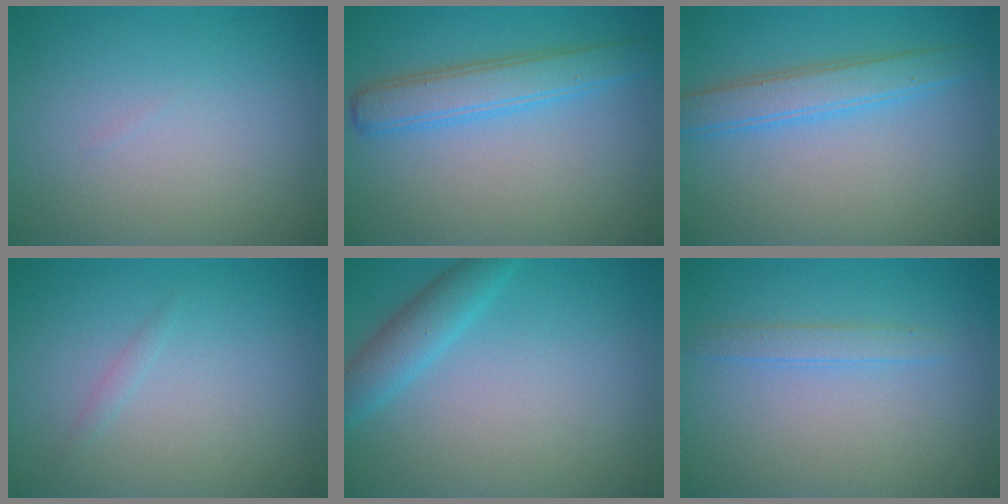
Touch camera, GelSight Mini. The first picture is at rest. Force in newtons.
{"total": 3.7, "press": 3.7, "slide": 0.1}
{"total": 3.3, "press": 3.3, "slide": 0.1}
{"total": 0.6, "press": 0.6, "slide": 0.0}
{"total": 2.9, "press": 2.9, "slide": 0.2}
{"total": 1.4, "press": 1.4, "slide": 0.1}